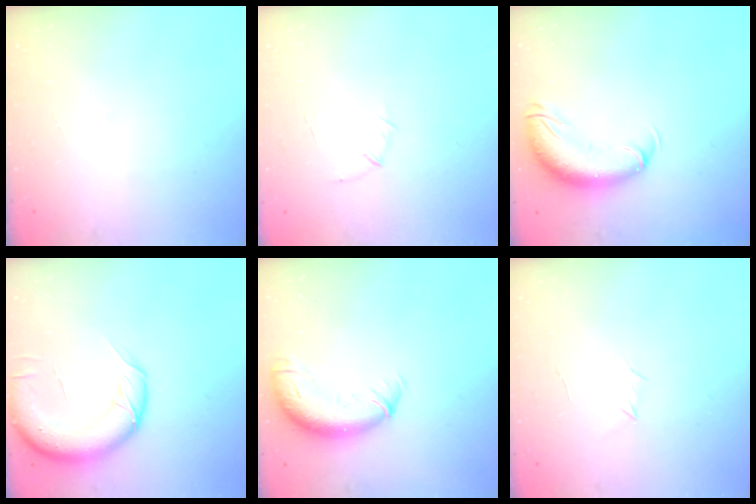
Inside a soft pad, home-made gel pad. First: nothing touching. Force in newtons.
{"total": 5.2, "press": 5.0, "slide": 1.1}
{"total": 12.1, "press": 11.8, "slide": 2.7}
{"total": 14.6, "press": 14.3, "slide": 3.1}
{"total": 11.5, "press": 11.2, "slide": 2.8}
{"total": 3.2, "press": 3.1, "slide": 0.8}